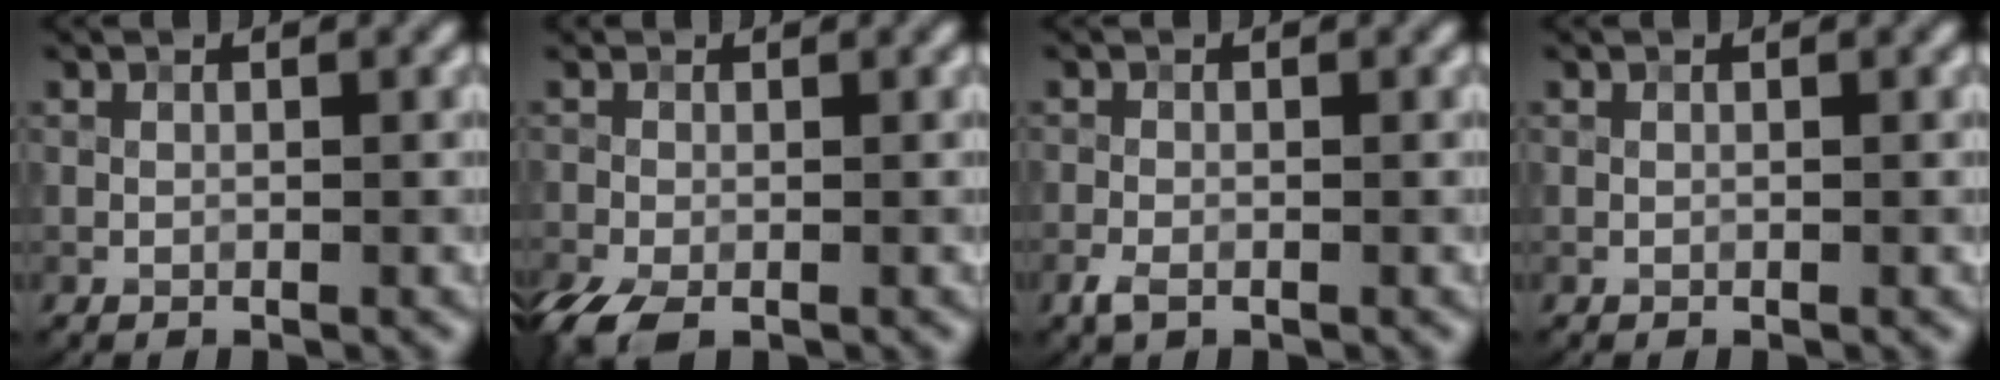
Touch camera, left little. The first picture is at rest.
{"total": 5.0, "force": [-2.6, 2.9, 3.1], "torque": [-0.080, -0.020, -0.051]}
{"total": 1.7, "force": [-1.0, 0.9, 1.0], "torque": [-0.029, -0.003, -0.025]}
{"total": 0.0}